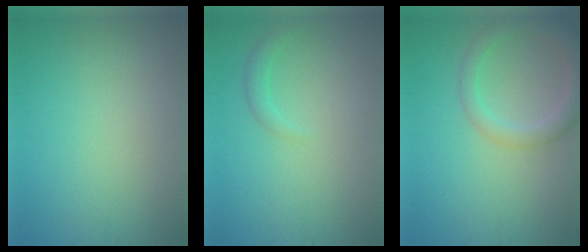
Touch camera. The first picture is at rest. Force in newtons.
{"total": 1.1, "press": 1.1, "slide": 0.1}
{"total": 3.7, "press": 3.7, "slide": 0.2}